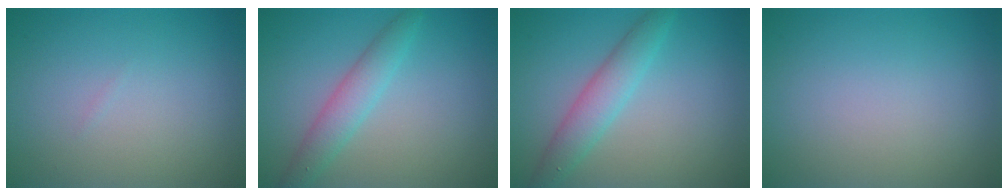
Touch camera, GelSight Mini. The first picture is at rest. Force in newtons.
{"total": 3.0, "press": 3.0, "slide": 0.2}
{"total": 3.0, "press": 3.0, "slide": 0.1}
{"total": 0.0}